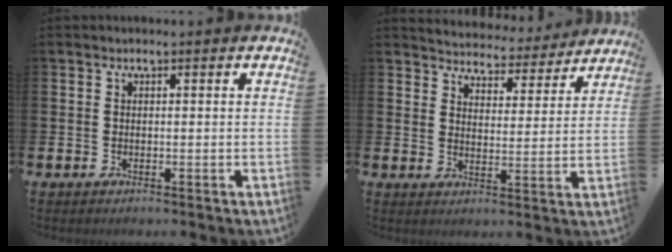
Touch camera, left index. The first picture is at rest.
{"total": 4.8, "force": [4.7, 1.1, -0.1], "torque": [-0.014, -0.042, 0.079]}